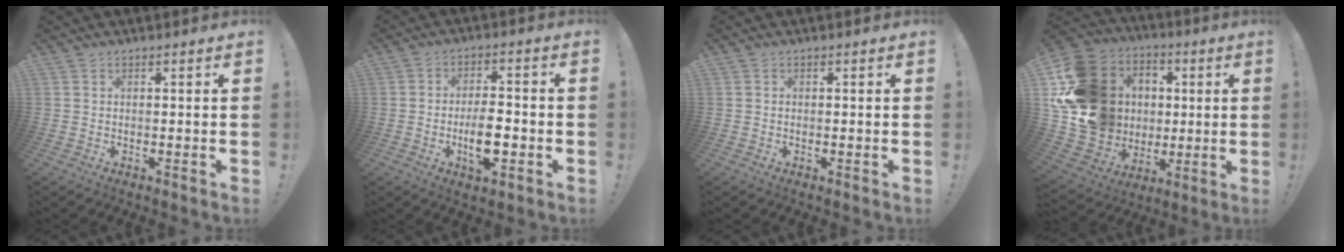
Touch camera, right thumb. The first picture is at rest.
{"total": 9.1, "force": [-2.9, 4.4, 7.4], "torque": [-0.128, 0.005, -0.052]}
{"total": 0.0}
{"total": 22.7, "force": [3.8, 19.9, 10.1], "torque": [-0.183, -0.007, 0.123]}